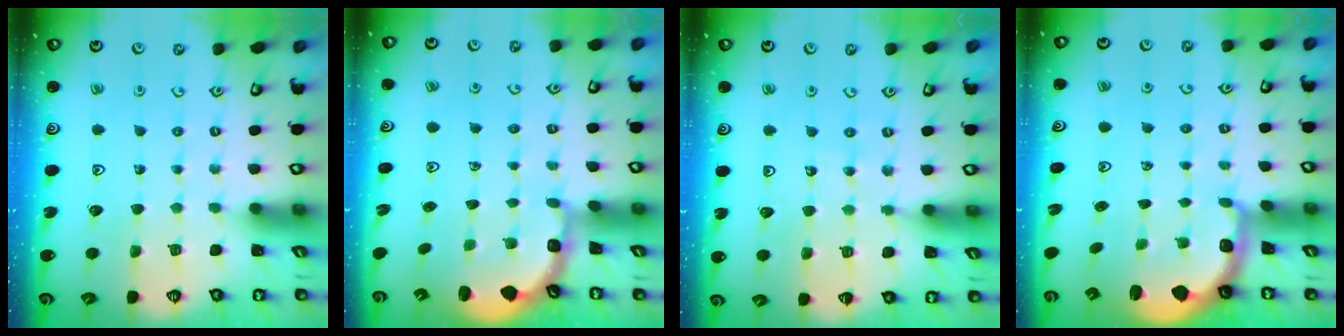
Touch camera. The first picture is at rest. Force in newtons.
{"total": 2.6, "press": 2.0, "slide": 1.7}
{"total": 5.3, "press": 4.9, "slide": 2.0}
{"total": 2.3, "press": 1.3, "slide": 1.8}